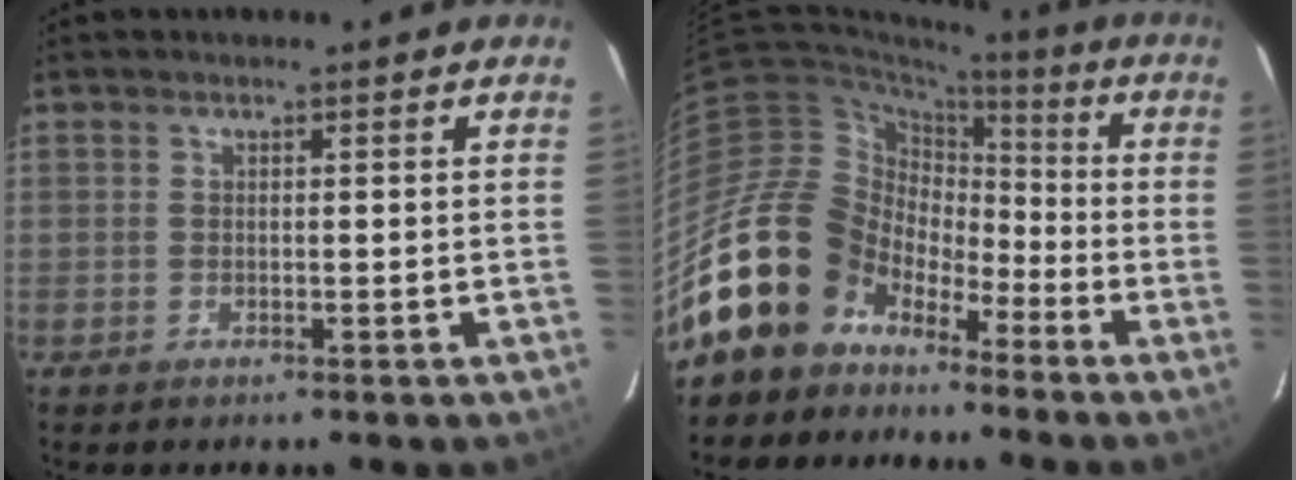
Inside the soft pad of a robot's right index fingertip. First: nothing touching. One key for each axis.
{"total": 17.3, "fx": -10.4, "fy": 12.5, "fz": 5.8, "tx": -0.129, "ty": 0.036, "tz": -0.180}